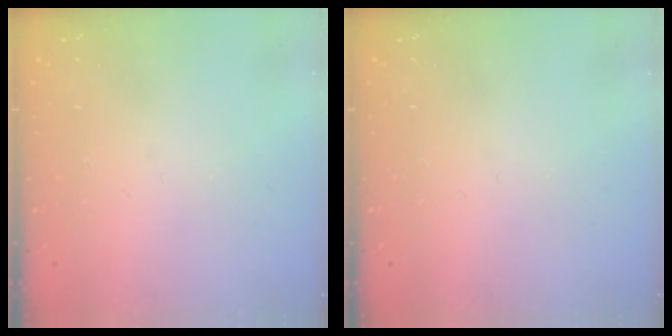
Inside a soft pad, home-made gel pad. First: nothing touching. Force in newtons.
{"total": 0.0}